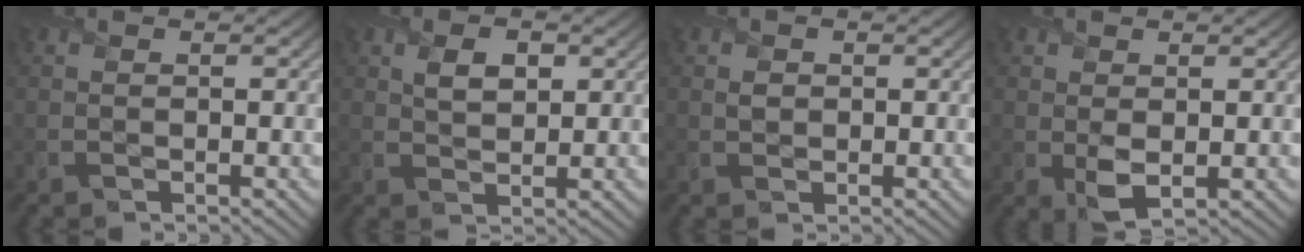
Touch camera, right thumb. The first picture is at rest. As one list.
[{"total": 3.5, "force": [1.2, 2.2, 2.4], "torque": [-0.048, -0.003, 0.022]}, {"total": 1.3, "force": [0.2, 1.2, 0.5], "torque": [-0.013, -0.004, 0.003]}, {"total": 2.9, "force": [0.2, 1.9, 2.1], "torque": [-0.049, -0.010, 0.007]}]